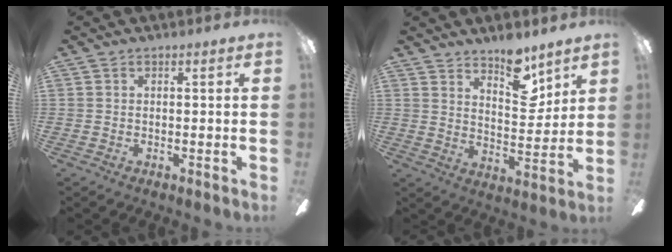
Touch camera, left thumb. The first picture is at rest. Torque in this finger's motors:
{"motor_torque": [1.29, 0.72, 1.10, -0.88, 0.08]}